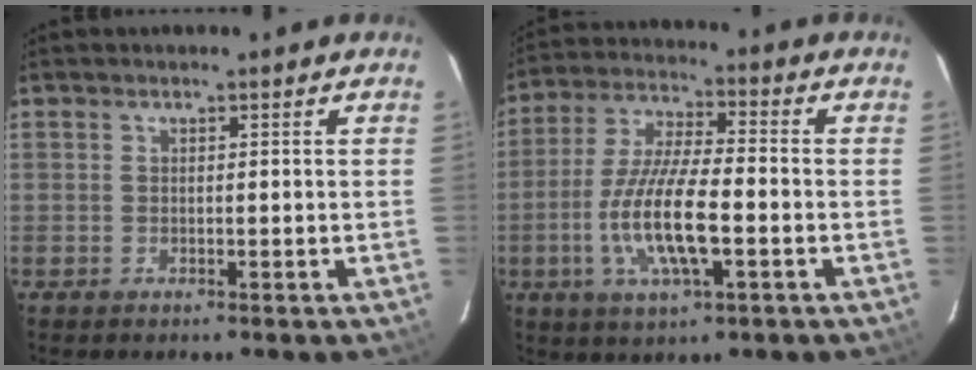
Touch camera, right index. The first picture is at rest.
{"total": 13.4, "force": [-3.8, 3.3, 12.4], "torque": [-0.255, -0.005, -0.072]}